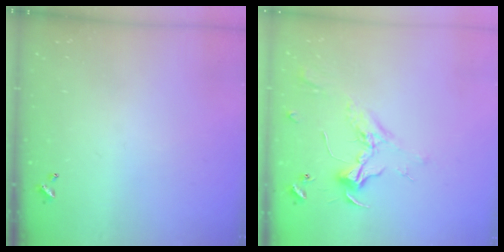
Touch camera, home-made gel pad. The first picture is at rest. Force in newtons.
{"total": 2.3, "press": 2.2, "slide": 0.9}